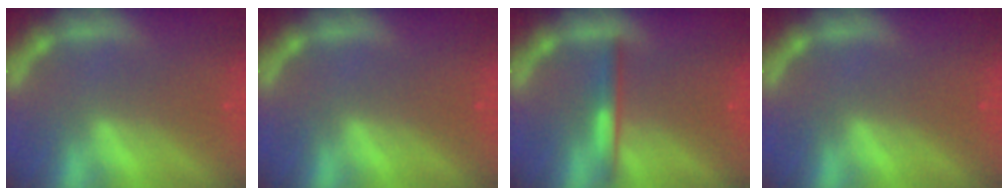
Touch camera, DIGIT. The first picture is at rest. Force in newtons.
{"total": 0.0}
{"total": 2.4}
{"total": 0.0}